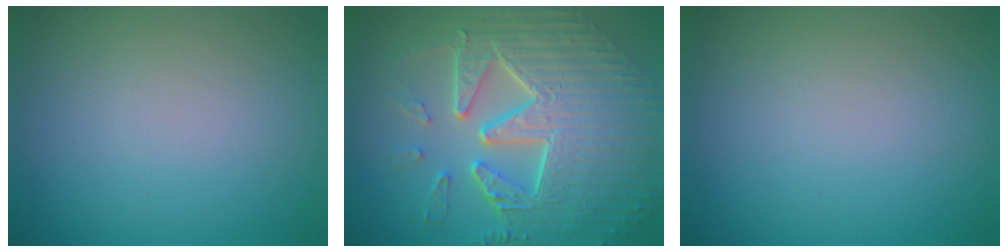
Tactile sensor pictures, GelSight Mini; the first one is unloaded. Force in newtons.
{"total": 10.5, "press": 7.3, "slide": 7.5}
{"total": 0.0}